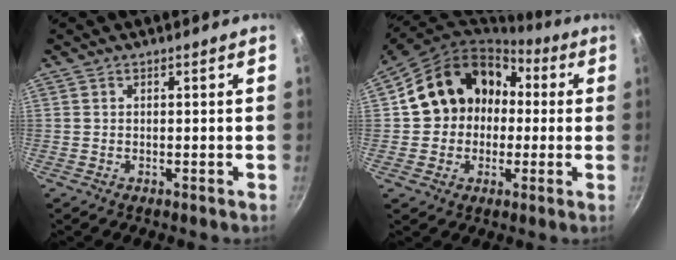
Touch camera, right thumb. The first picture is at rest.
{"total": 17.4, "force": [1.5, 15.0, 8.8], "torque": [-0.117, 0.060, 0.020]}